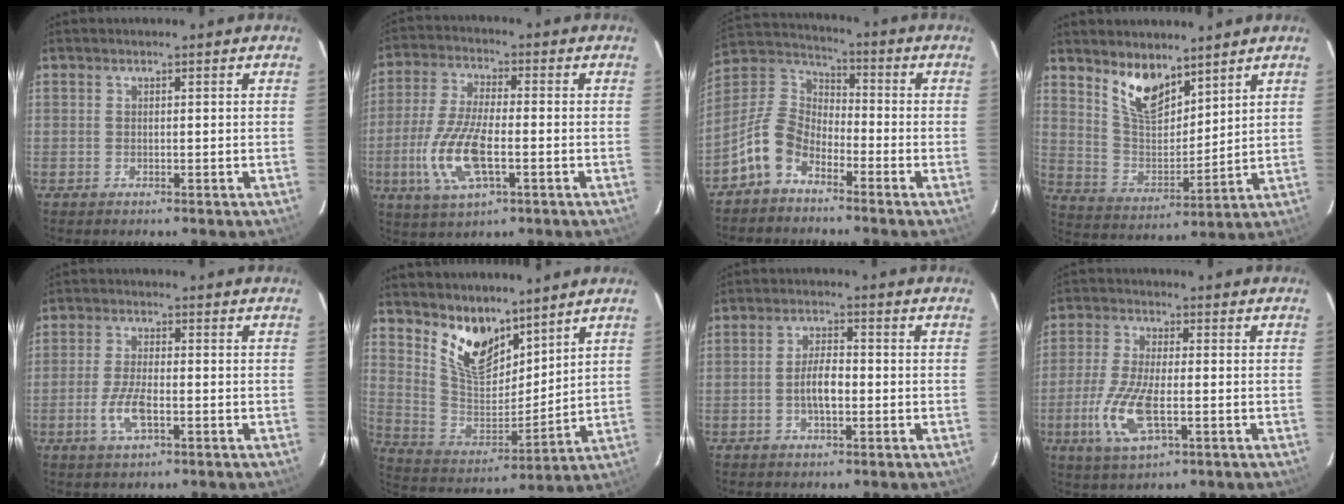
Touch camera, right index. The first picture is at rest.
{"total": 12.7, "force": [-3.6, 5.0, 11.1], "torque": [-0.239, -0.006, -0.068]}
{"total": 9.6, "force": [-6.0, 5.4, 5.1], "torque": [-0.113, 0.023, -0.128]}
{"total": 10.2, "force": [7.4, 4.4, 5.5], "torque": [-0.102, 0.000, 0.150]}
{"total": 6.2, "force": [-2.3, 2.2, 5.4], "torque": [-0.116, -0.004, -0.045]}
{"total": 12.6, "force": [9.0, 6.2, 6.2], "torque": [-0.123, -0.005, 0.180]}
{"total": 4.9, "force": [-1.2, 2.0, 4.3], "torque": [-0.083, 0.004, -0.019]}
{"total": 10.6, "force": [-3.2, 3.7, 9.4], "torque": [-0.204, -0.010, -0.061]}